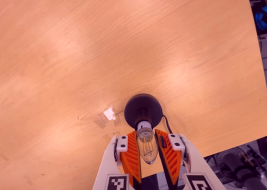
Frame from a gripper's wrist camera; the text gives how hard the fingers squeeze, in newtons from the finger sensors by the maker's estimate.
{"total": 13.1, "left": 13.3, "right": 13.0}